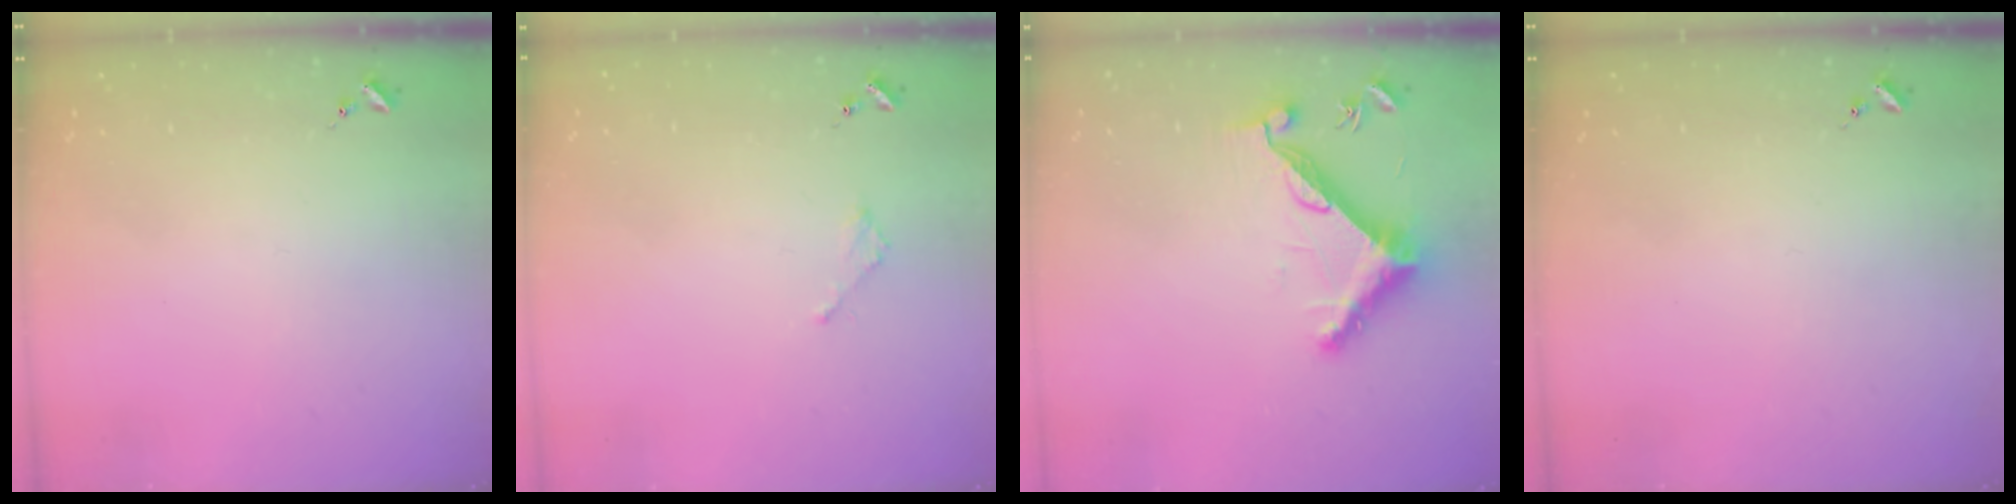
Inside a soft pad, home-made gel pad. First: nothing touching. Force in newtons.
{"total": 2.1, "press": 2.1, "slide": 0.2}
{"total": 11.1, "press": 11.0, "slide": 0.7}
{"total": 0.0}